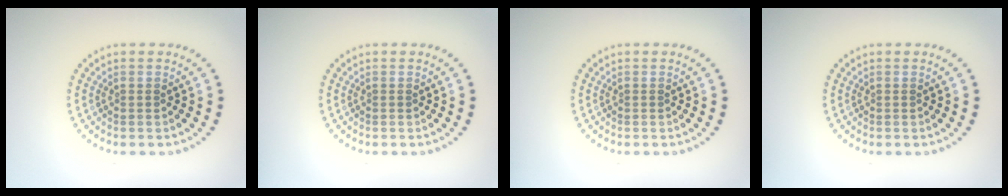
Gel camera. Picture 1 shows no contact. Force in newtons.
{"total": 0.0}
{"total": 0.0}
{"total": 0.0}